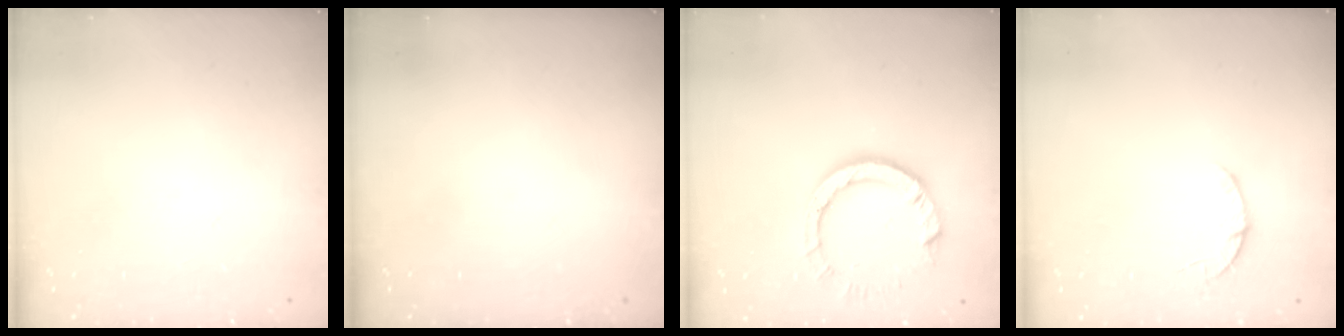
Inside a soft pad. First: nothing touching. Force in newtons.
{"total": 0.0}
{"total": 9.3, "press": 9.3, "slide": 1.0}
{"total": 3.5, "press": 3.4, "slide": 0.4}